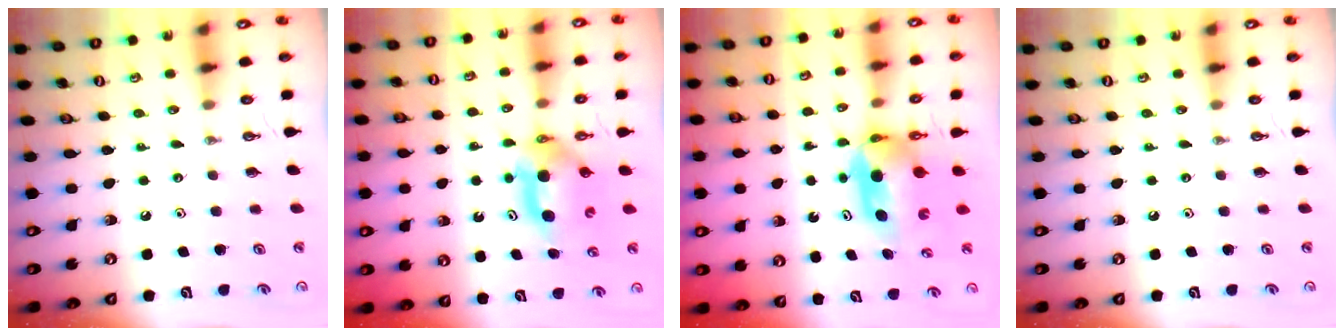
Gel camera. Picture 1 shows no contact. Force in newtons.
{"total": 5.7, "press": 5.4, "slide": 1.9}
{"total": 5.6, "press": 5.5, "slide": 0.5}
{"total": 0.0}